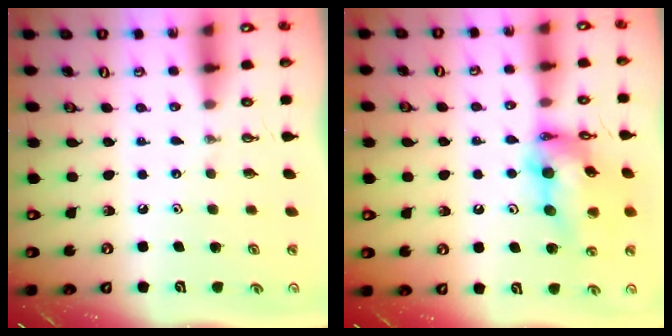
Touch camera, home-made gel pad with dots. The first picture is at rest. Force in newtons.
{"total": 17.1, "press": 17.0, "slide": 1.9}